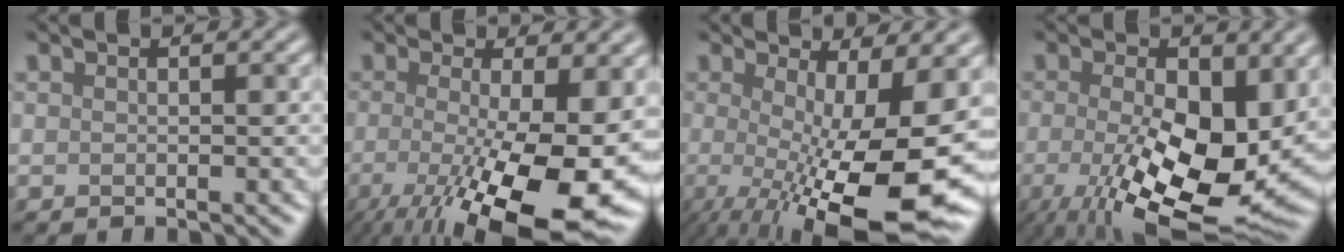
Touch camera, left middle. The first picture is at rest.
{"total": 14.5, "force": [-3.7, 4.1, 13.4], "torque": [-0.180, -0.021, -0.044]}
{"total": 13.6, "force": [-2.6, 3.8, 12.8], "torque": [-0.182, -0.019, -0.027]}
{"total": 13.3, "force": [-2.3, 5.5, 11.8], "torque": [-0.199, -0.017, -0.027]}